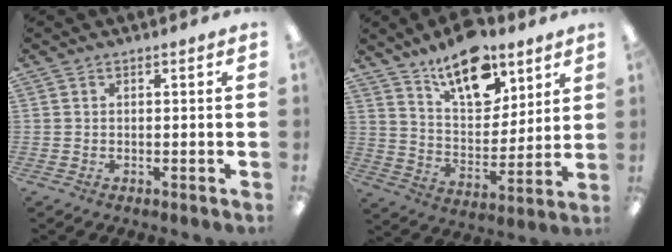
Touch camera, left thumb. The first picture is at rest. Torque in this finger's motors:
{"motor_torque": [0.45, 0.34, 1.25, -1.52, 0.07]}